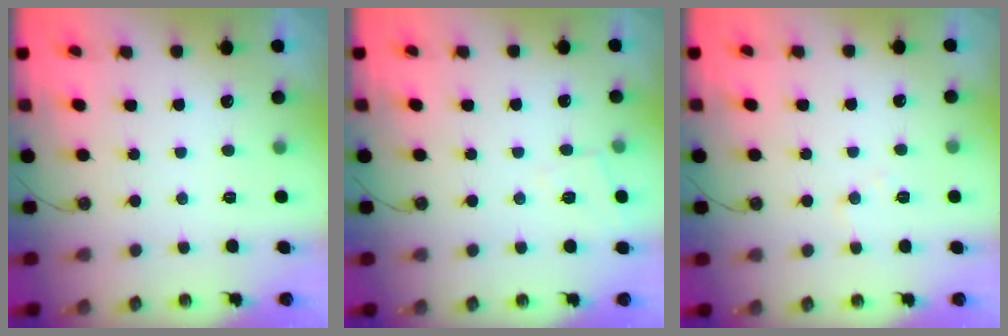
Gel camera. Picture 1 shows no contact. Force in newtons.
{"total": 5.2, "press": 5.2, "slide": 0.5}
{"total": 8.1, "press": 8.1, "slide": 0.9}